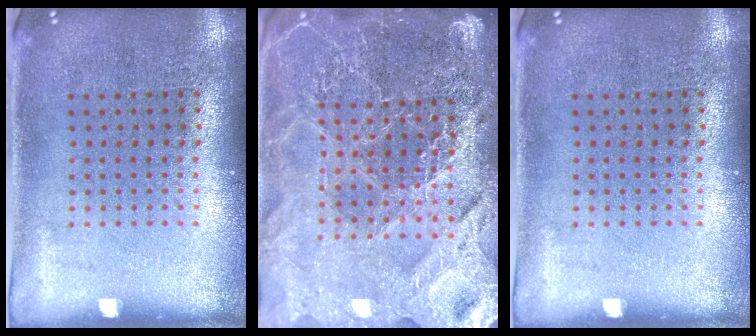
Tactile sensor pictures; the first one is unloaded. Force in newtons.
{"total": 5.0, "press": 4.5, "slide": 2.1}
{"total": 0.0}